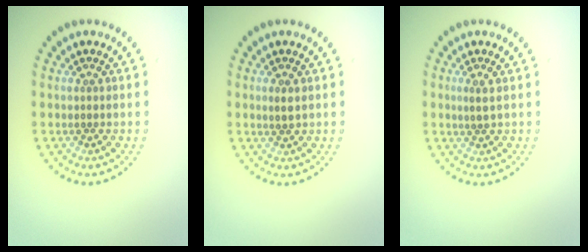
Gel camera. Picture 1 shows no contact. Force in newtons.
{"total": 1.0, "press": 1.0, "slide": 0.3}
{"total": 1.0, "press": 0.8, "slide": 0.6}